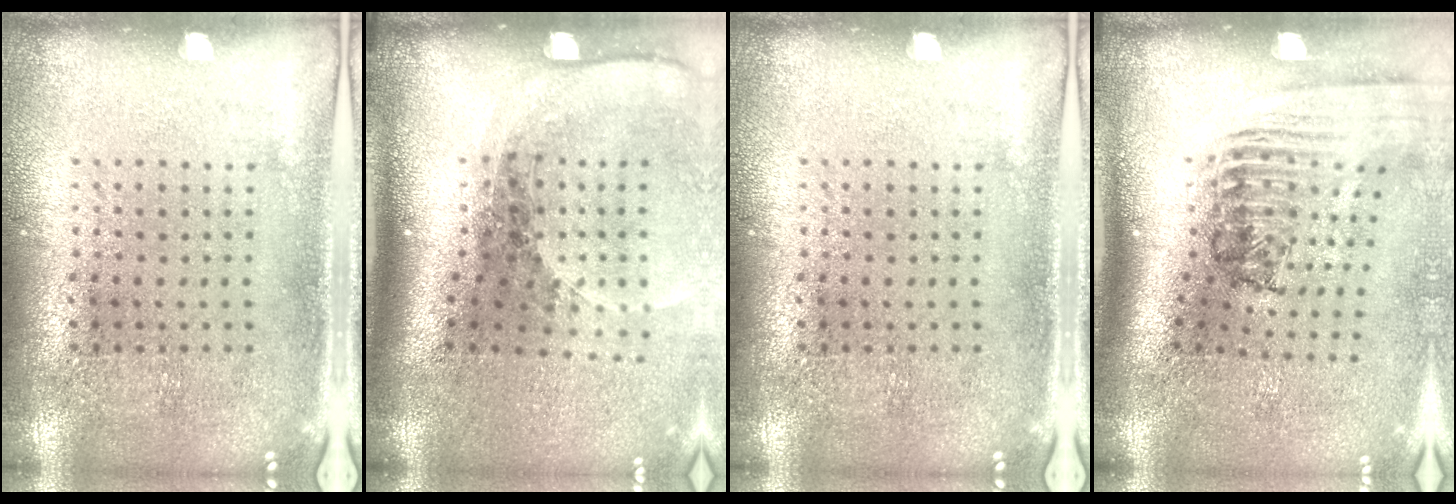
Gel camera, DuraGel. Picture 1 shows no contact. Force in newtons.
{"total": 2.1, "press": 1.6, "slide": 1.3}
{"total": 0.0}
{"total": 2.5, "press": 1.7, "slide": 1.8}